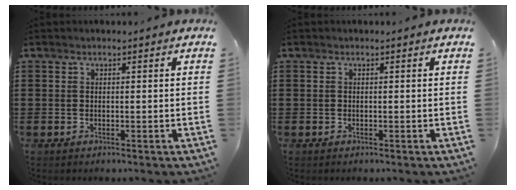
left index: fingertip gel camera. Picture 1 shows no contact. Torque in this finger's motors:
{"motor_torque": [-0.03, -0.01, 0.01, -0.01]}